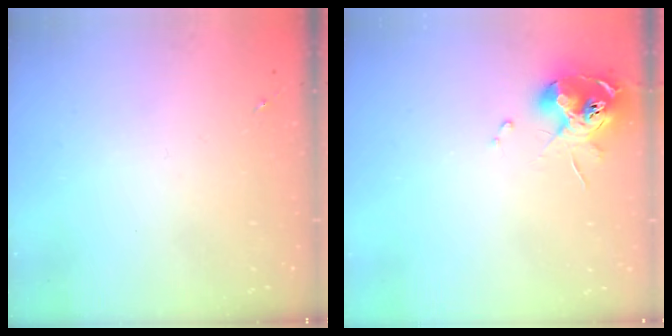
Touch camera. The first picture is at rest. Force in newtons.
{"total": 10.7, "press": 10.6, "slide": 0.9}